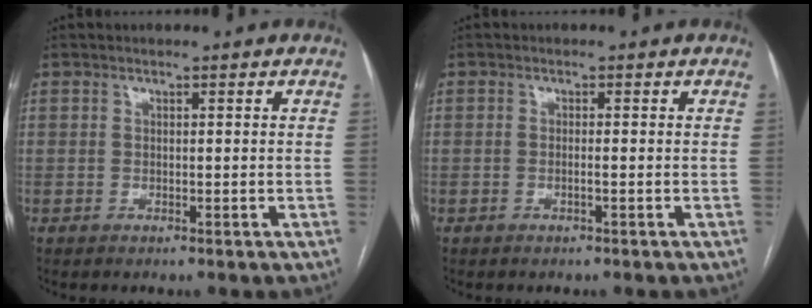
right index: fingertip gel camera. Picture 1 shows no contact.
{"total": 0.7, "force": [-0.2, -0.1, 0.6], "torque": [-0.009, 0.003, -0.001]}